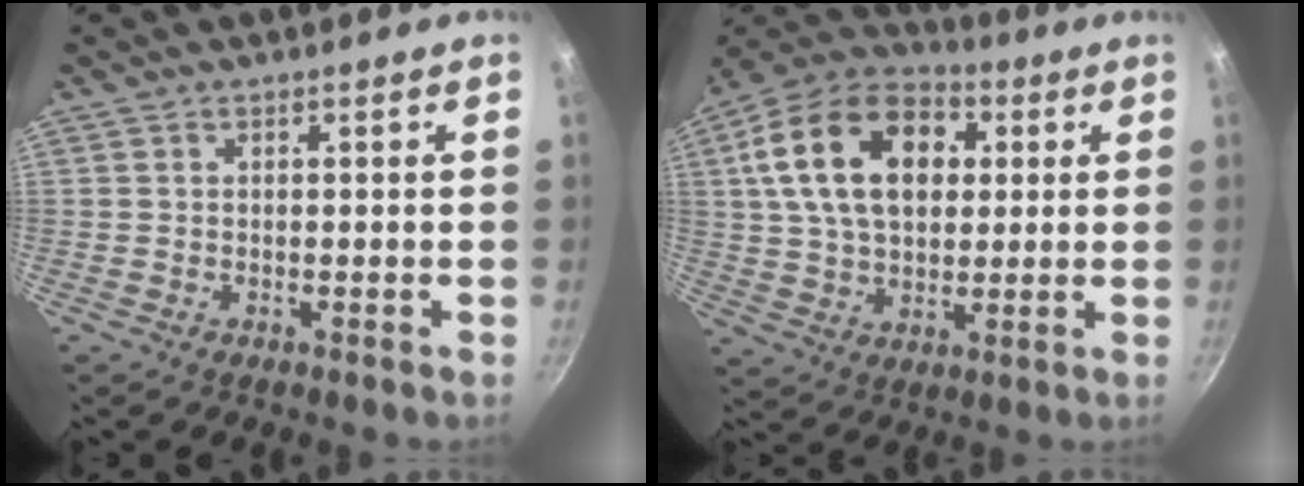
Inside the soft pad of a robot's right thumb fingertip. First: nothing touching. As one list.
[{"total": 21.1, "force": [5.1, 13.9, 15.0], "torque": [-0.239, 0.015, 0.076]}]